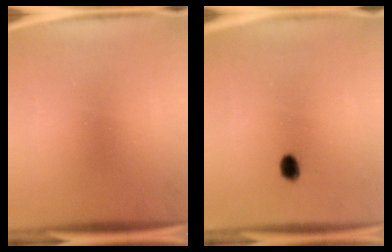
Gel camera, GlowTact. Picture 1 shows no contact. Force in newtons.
{"total": 2.4}